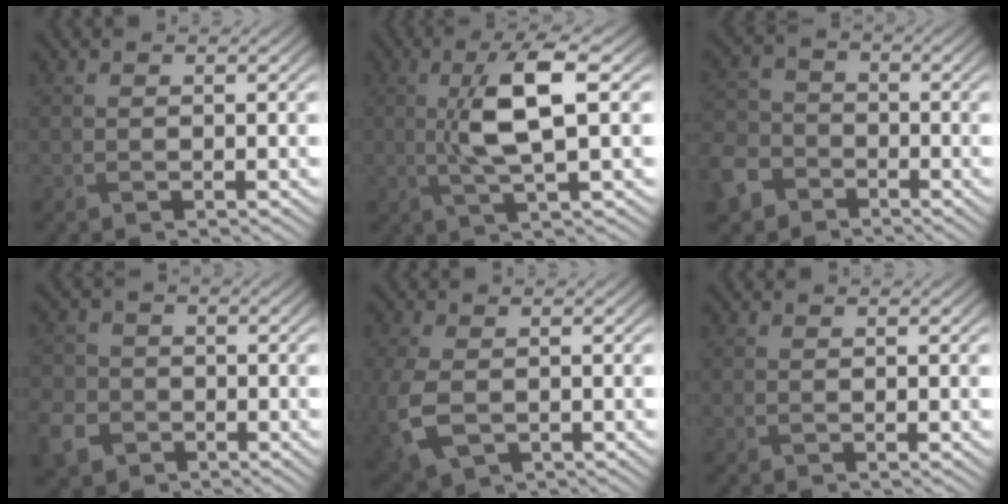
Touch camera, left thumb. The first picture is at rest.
{"total": 7.2, "force": [0.7, 1.8, 6.9], "torque": [-0.141, 0.008, 0.012]}
{"total": 7.2, "force": [-4.5, 5.0, 2.6], "torque": [-0.089, -0.014, -0.103]}
{"total": 5.1, "force": [-2.7, 4.0, 1.9], "torque": [-0.061, -0.009, -0.063]}
{"total": 6.5, "force": [-1.6, 4.3, 4.6], "torque": [-0.139, -0.029, -0.021]}
{"total": 0.0}